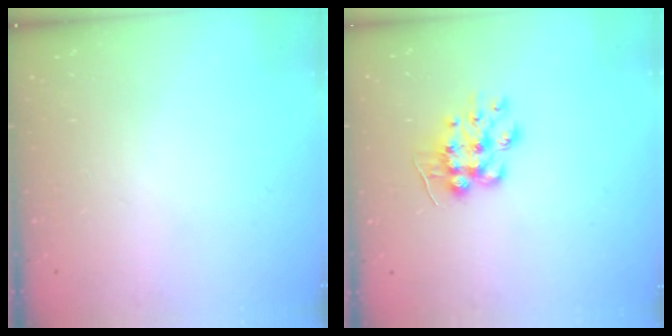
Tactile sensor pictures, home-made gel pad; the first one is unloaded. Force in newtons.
{"total": 9.2, "press": 9.2, "slide": 0.2}